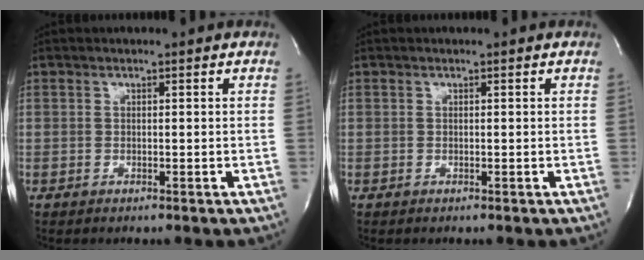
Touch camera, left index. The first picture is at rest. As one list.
[{"total": 0.0}]